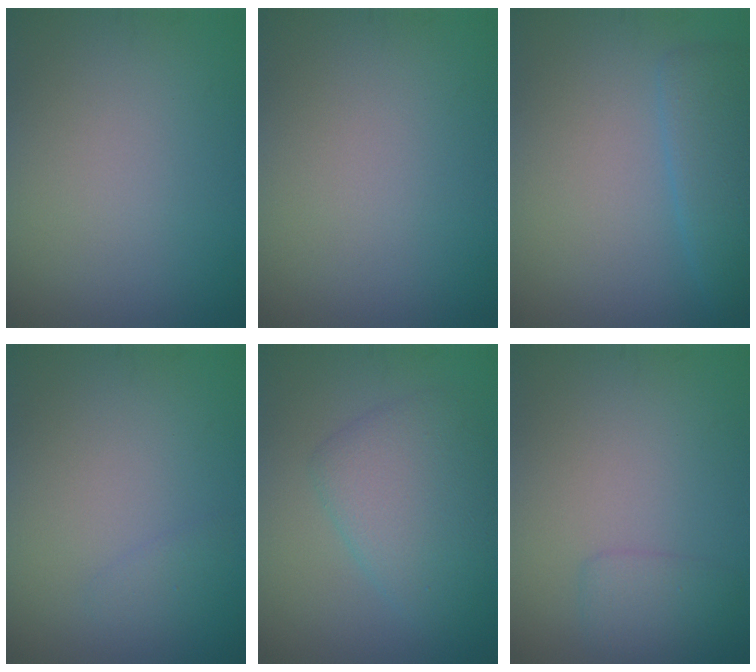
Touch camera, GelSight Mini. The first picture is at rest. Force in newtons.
{"total": 0.0}
{"total": 3.2, "press": 3.2, "slide": 0.1}
{"total": 0.9, "press": 0.9, "slide": 0.1}
{"total": 4.7, "press": 4.7, "slide": 0.1}
{"total": 1.7, "press": 1.7, "slide": 0.1}